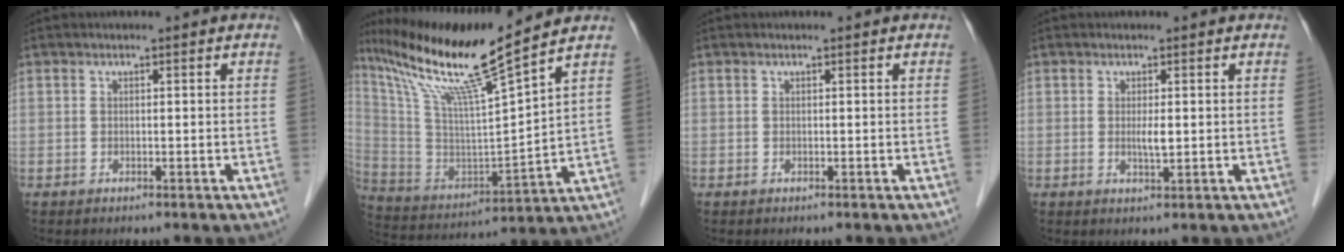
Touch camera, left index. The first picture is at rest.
{"total": 17.0, "force": [13.1, -1.6, 10.7], "torque": [-0.201, -0.006, 0.244]}
{"total": 0.0}
{"total": 1.7, "force": [0.3, 0.3, 1.7], "torque": [-0.033, -0.002, 0.005]}